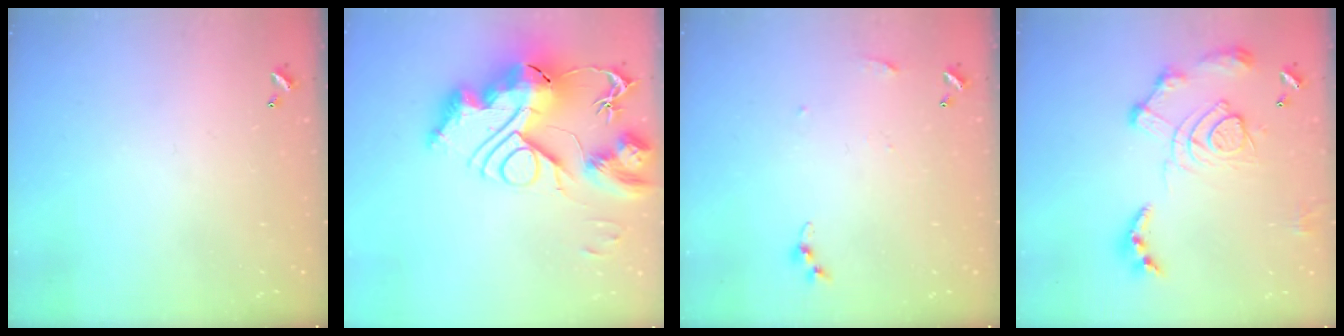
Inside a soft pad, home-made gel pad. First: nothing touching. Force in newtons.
{"total": 0.7, "press": 0.7, "slide": 0.0}
{"total": 5.1, "press": 5.0, "slide": 0.6}
{"total": 15.6, "press": 15.5, "slide": 1.6}